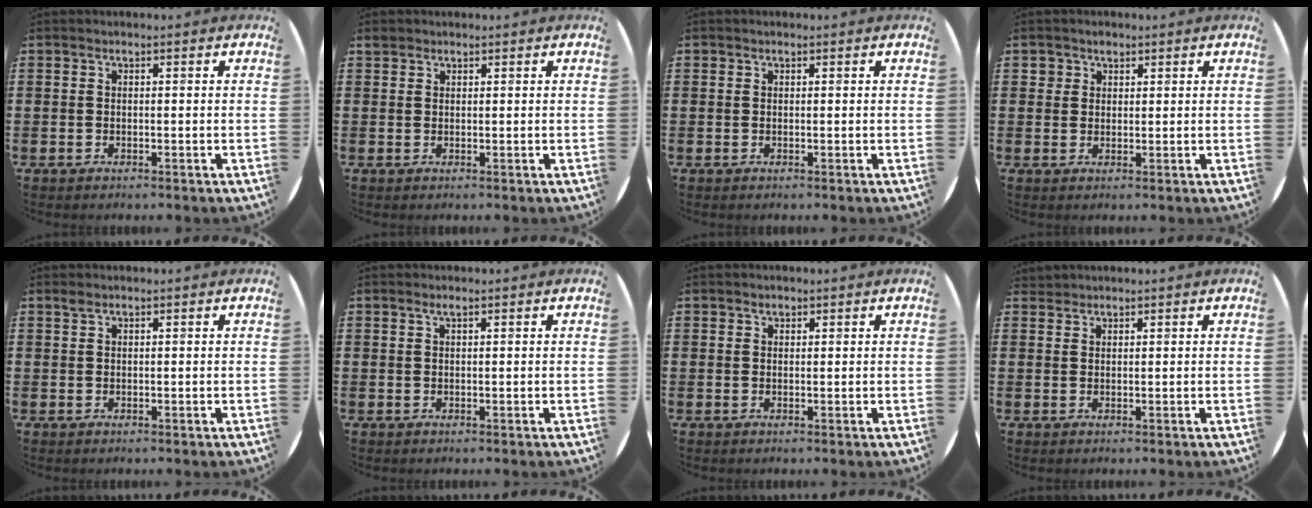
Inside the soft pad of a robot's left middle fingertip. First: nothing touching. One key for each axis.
{"total": 0.9, "fx": 0.8, "fy": 0.4, "fz": 0.0, "tx": 0.006, "ty": -0.001, "tz": 0.015}
{"total": 0.0}
{"total": 2.1, "fx": 1.4, "fy": 1.5, "fz": 0.2, "tx": 0.007, "ty": -0.001, "tz": 0.025}
{"total": 0.5, "fx": 0.5, "fy": 0.1, "fz": 0.2, "tx": -0.006, "ty": 0.000, "tz": 0.009}
{"total": 0.6, "fx": 0.4, "fy": 0.0, "fz": 0.5, "tx": -0.010, "ty": 0.000, "tz": 0.008}
{"total": 0.7, "fx": 0.6, "fy": 0.3, "fz": 0.0, "tx": 0.006, "ty": -0.001, "tz": 0.010}
{"total": 1.0, "fx": 1.0, "fy": 0.2, "fz": -0.2, "tx": 0.003, "ty": 0.001, "tz": 0.020}